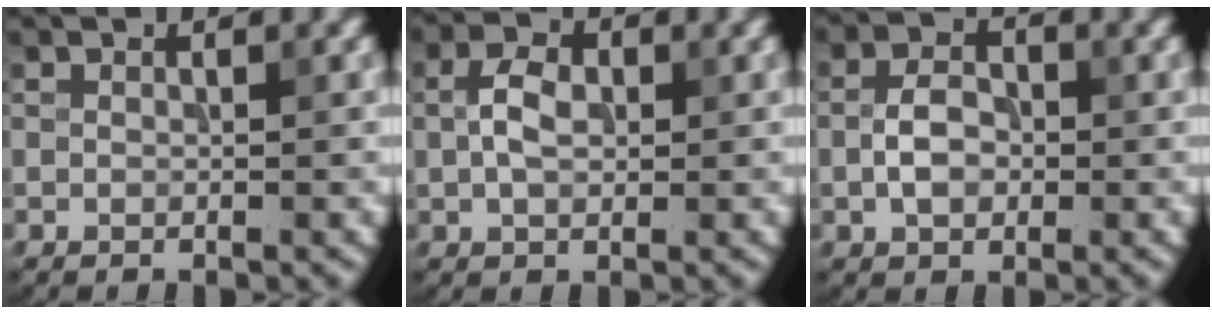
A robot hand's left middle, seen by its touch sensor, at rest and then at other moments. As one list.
[{"total": 3.2, "force": [0.2, 2.1, 2.4], "torque": [-0.051, 0.006, 0.000]}, {"total": 3.2, "force": [-0.5, 2.2, 2.3], "torque": [-0.045, 0.004, -0.014]}]